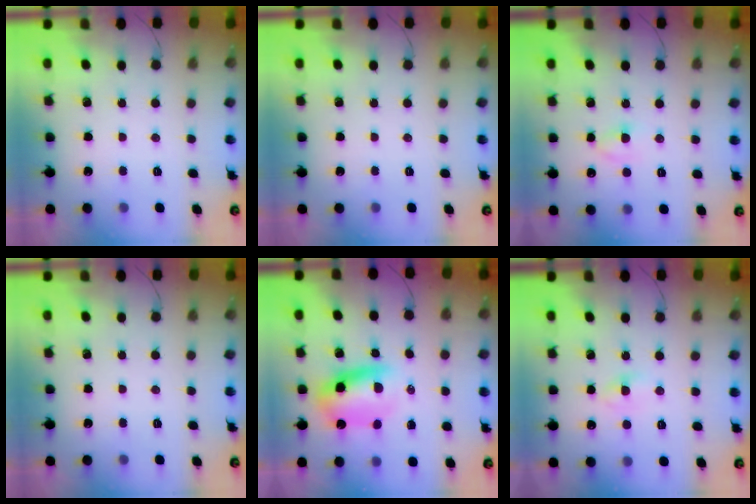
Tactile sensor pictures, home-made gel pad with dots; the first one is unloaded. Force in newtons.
{"total": 0.0}
{"total": 3.2, "press": 3.0, "slide": 1.2}
{"total": 0.0}
{"total": 9.1, "press": 8.8, "slide": 2.4}
{"total": 2.1, "press": 1.8, "slide": 1.0}